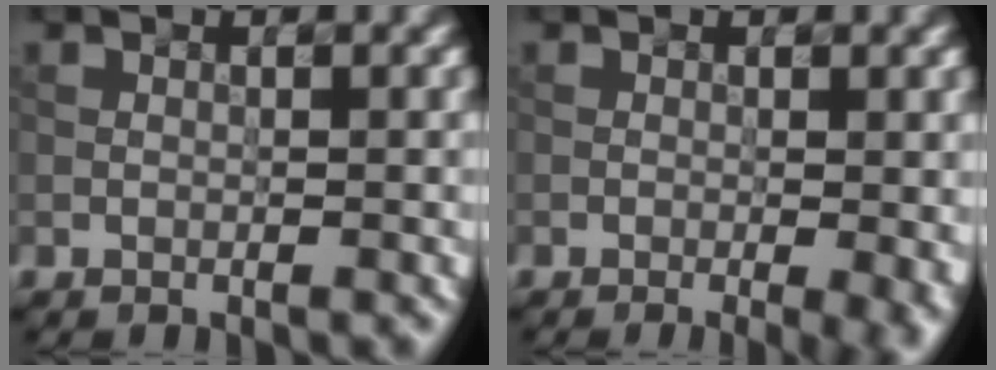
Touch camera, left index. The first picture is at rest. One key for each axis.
{"total": 5.2, "fx": -1.1, "fy": 2.0, "fz": 4.7, "tx": -0.040, "ty": -0.003, "tz": -0.004}